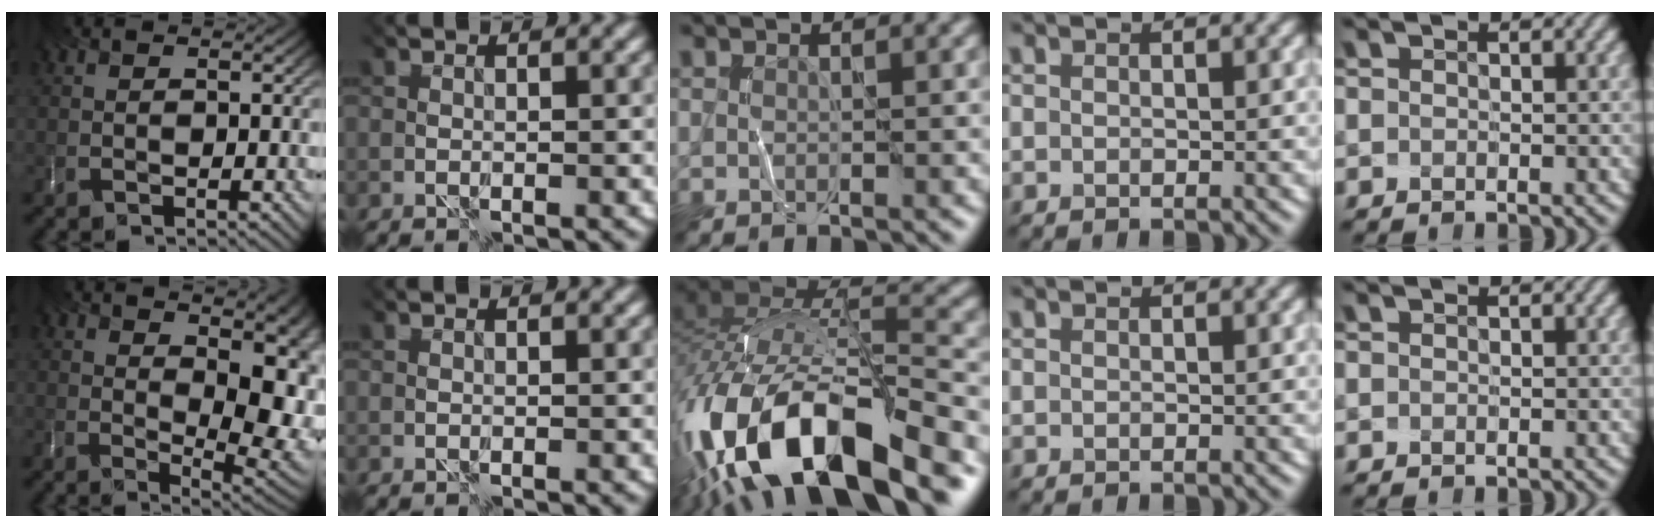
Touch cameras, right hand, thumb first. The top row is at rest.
{"thumb": {"total": 12.0, "force": [3.1, 5.3, 10.3], "torque": [-0.116, 0.010, 0.057]}, "middle": {"total": 17.5, "force": [-9.0, 6.9, 13.3], "torque": [-0.250, 0.002, -0.151]}}